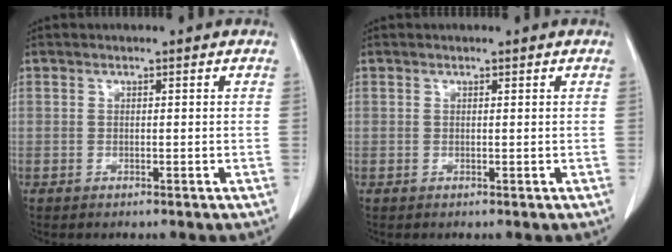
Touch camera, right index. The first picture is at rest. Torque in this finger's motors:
{"motor_torque": [0.11, 0.06, 0.02, 0.01]}